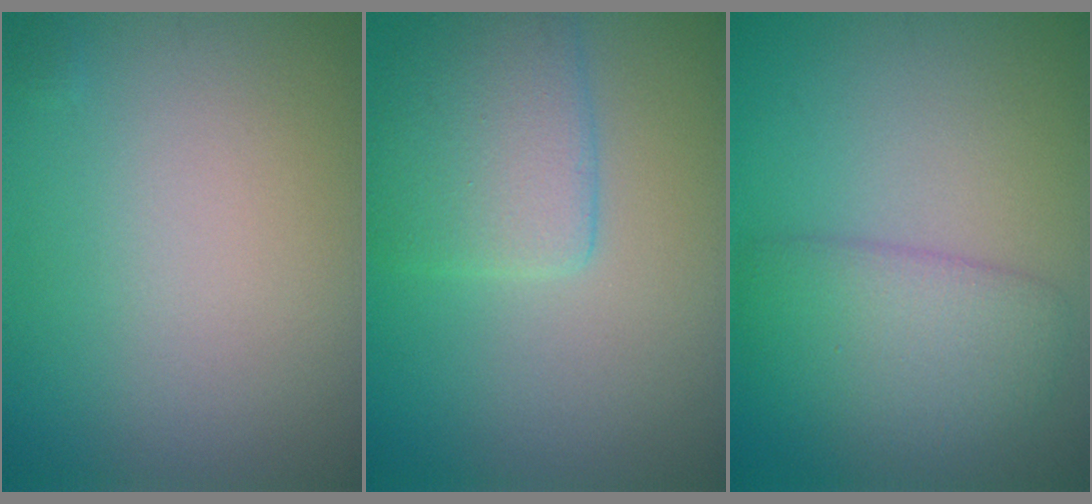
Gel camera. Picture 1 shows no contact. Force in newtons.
{"total": 4.4, "press": 4.4, "slide": 0.2}
{"total": 4.1, "press": 4.1, "slide": 0.2}